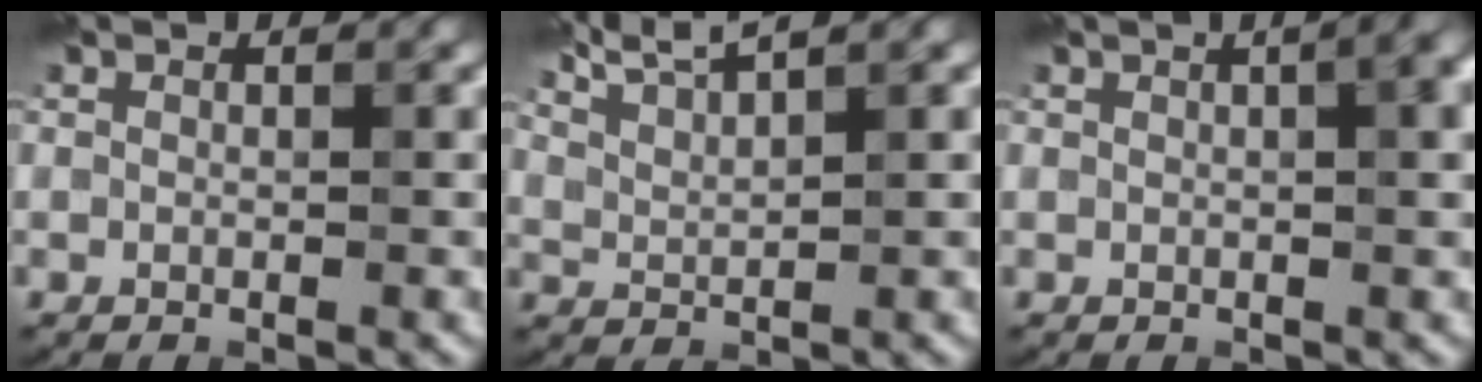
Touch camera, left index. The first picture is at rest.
{"total": 4.9, "force": [4.1, 1.0, 2.5], "torque": [-0.043, 0.016, 0.060]}
{"total": 6.8, "force": [2.1, 3.2, 5.7], "torque": [-0.021, 0.039, -0.002]}